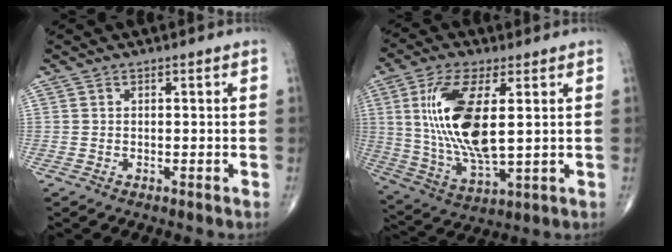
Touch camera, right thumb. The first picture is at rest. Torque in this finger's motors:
{"motor_torque": [0.78, 4.12, 1.86, 0.71, 0.67]}